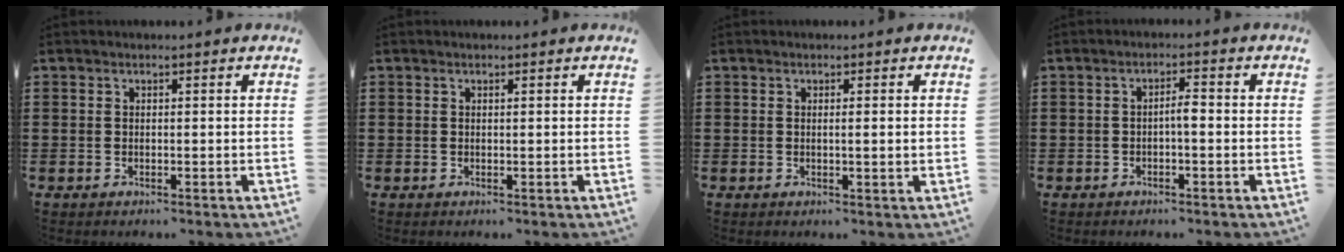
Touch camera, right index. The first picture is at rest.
{"total": 0.0}
{"total": 1.0, "force": [0.0, -0.2, 1.0], "torque": [-0.017, -0.005, 0.000]}
{"total": 2.3, "force": [-0.6, 0.5, 2.1], "torque": [-0.039, 0.004, -0.012]}